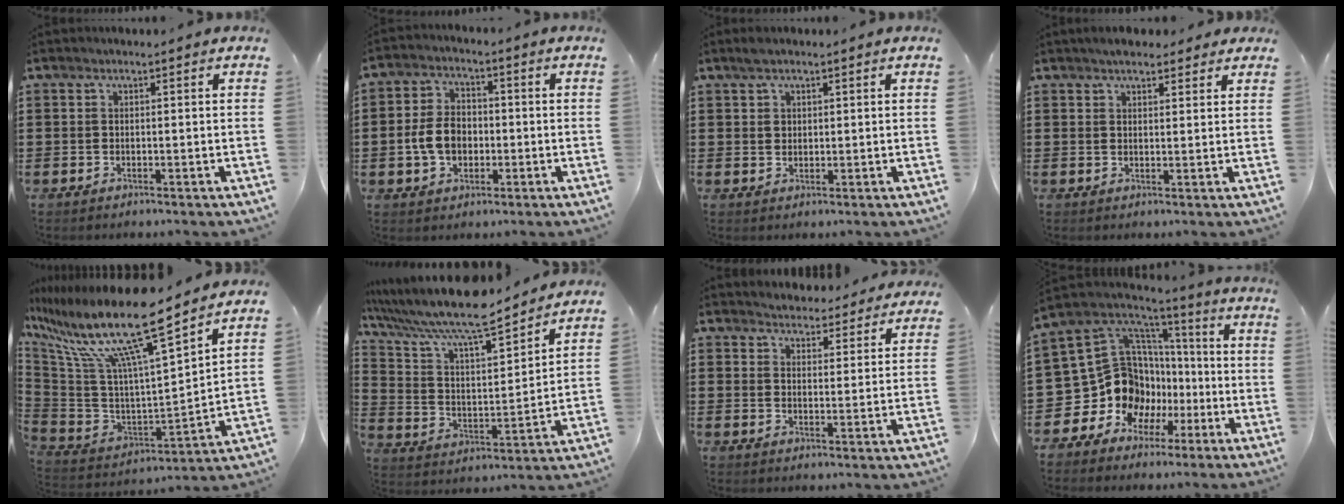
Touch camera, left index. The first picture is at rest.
{"total": 6.4, "force": [-1.2, 4.5, 4.4], "torque": [-0.105, 0.005, -0.027]}
{"total": 2.0, "force": [1.5, 1.2, 0.8], "torque": [-0.010, 0.002, 0.026]}
{"total": 3.3, "force": [2.8, 1.4, 1.1], "torque": [-0.020, 0.002, 0.052]}
{"total": 17.4, "force": [12.0, 2.1, 12.4], "torque": [-0.266, -0.088, 0.186]}
{"total": 11.2, "force": [9.6, 1.7, 5.5], "torque": [-0.146, -0.059, 0.163]}
{"total": 3.9, "force": [3.9, 0.3, -0.3], "torque": [-0.013, -0.022, 0.069]}
{"total": 13.7, "force": [-2.9, 12.3, 5.2], "torque": [-0.157, -0.027, -0.036]}